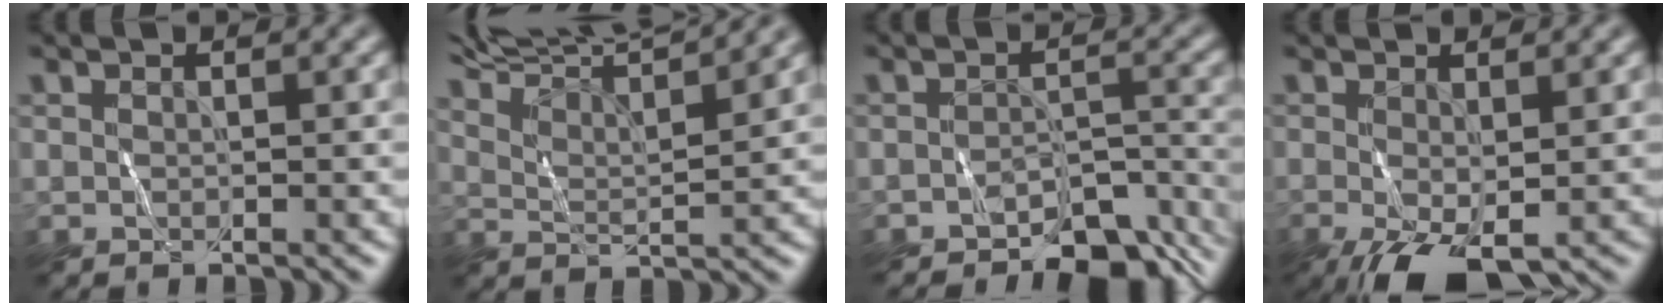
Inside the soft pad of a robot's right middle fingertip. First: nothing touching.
{"total": 10.5, "force": [9.4, 1.6, 4.5], "torque": [-0.083, 0.021, 0.112]}
{"total": 5.9, "force": [-4.8, 2.4, 2.6], "torque": [-0.026, -0.005, -0.070]}
{"total": 5.0, "force": [-2.3, 1.9, 4.0], "torque": [-0.090, -0.010, -0.036]}